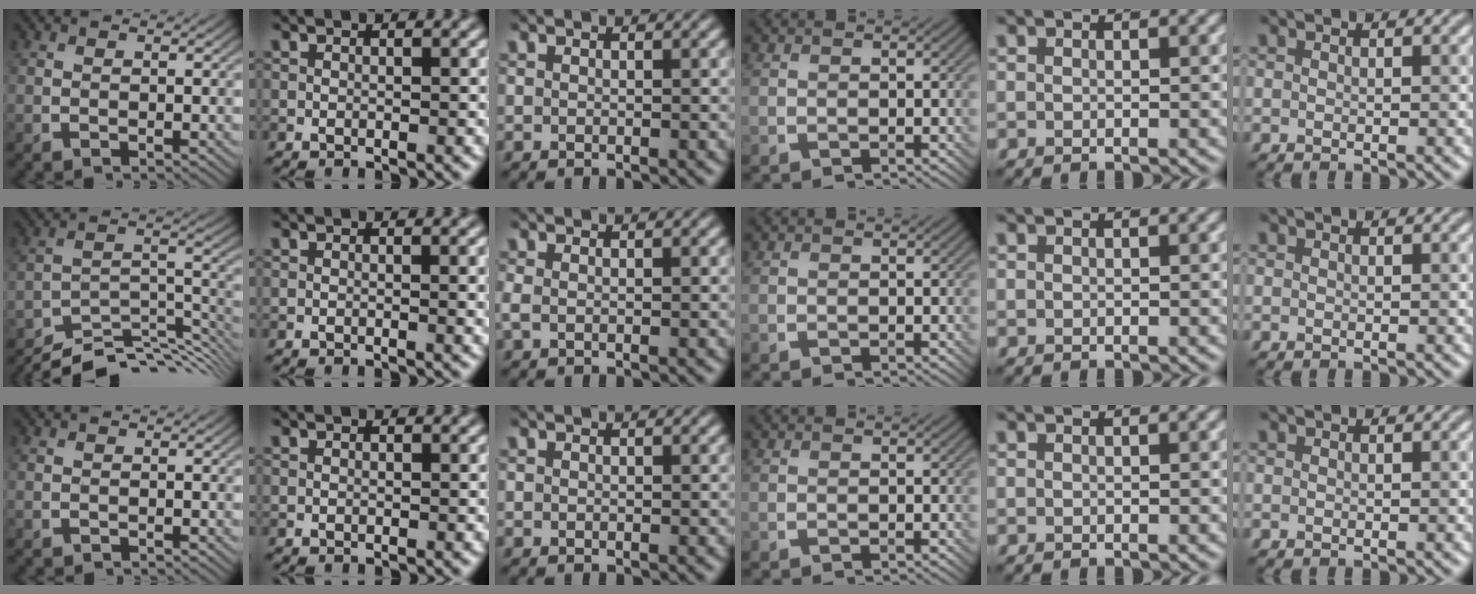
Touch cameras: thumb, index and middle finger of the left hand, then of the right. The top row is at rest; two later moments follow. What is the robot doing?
{"motion": "insert", "object": "bottle cap"}